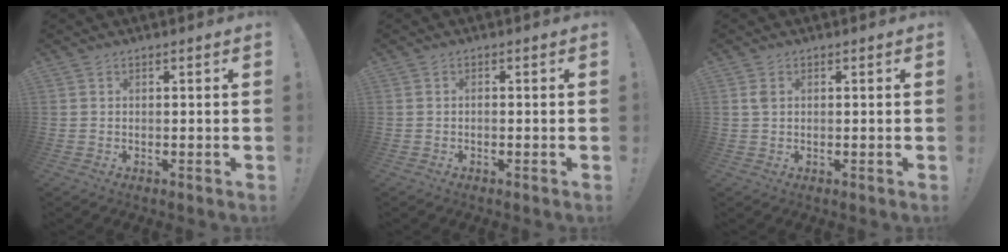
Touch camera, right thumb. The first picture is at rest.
{"total": 0.6, "force": [-0.5, 0.3, 0.3], "torque": [-0.014, 0.003, -0.008]}
{"total": 1.4, "force": [0.6, 1.0, 0.8], "torque": [-0.019, 0.003, 0.011]}